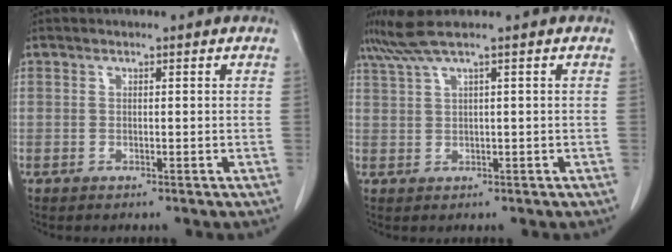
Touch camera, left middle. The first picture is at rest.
{"total": 2.9, "force": [2.1, -0.9, 1.7], "torque": [-0.054, 0.018, 0.053]}